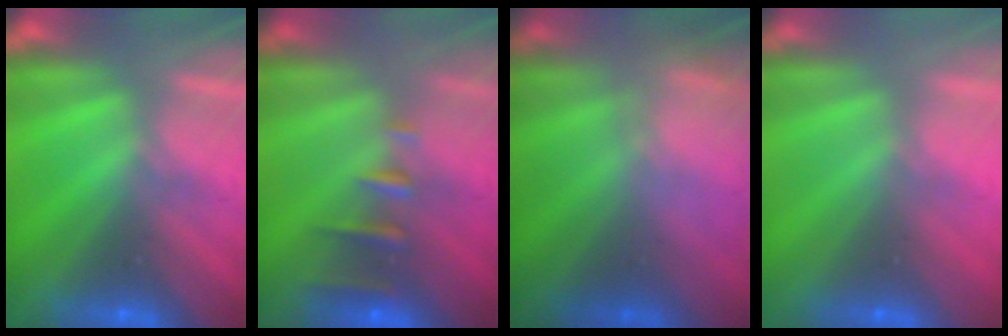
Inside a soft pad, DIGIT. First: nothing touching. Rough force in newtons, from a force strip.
{"total": 2.3}
{"total": 8.5}
{"total": 3.7}